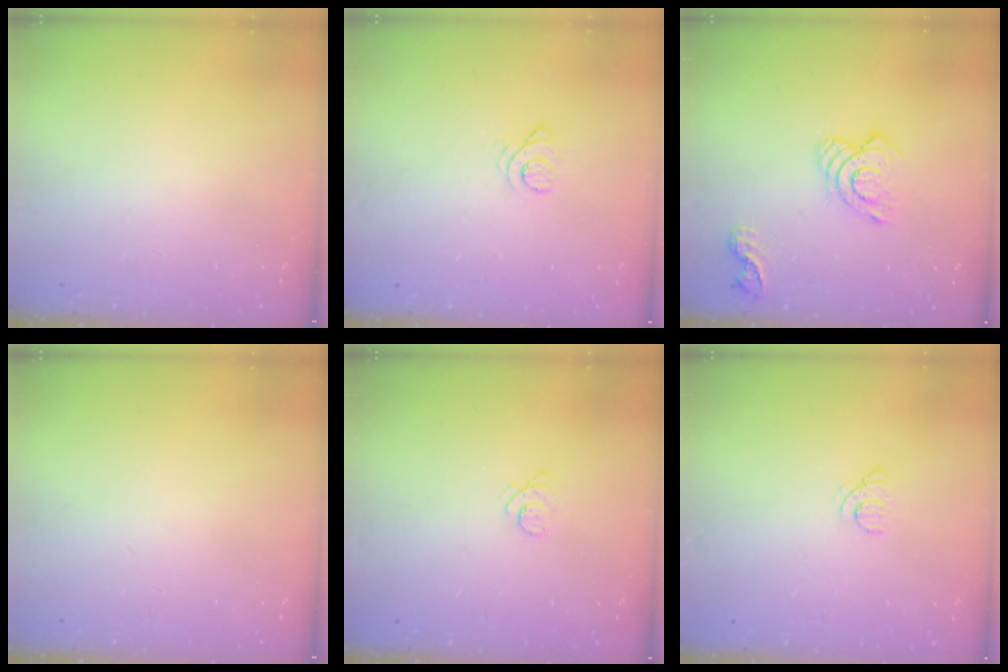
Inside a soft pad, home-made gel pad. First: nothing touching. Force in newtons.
{"total": 2.6, "press": 2.6, "slide": 0.3}
{"total": 11.1, "press": 11.1, "slide": 1.0}
{"total": 0.0}
{"total": 2.8, "press": 2.8, "slide": 0.4}
{"total": 1.4, "press": 1.4, "slide": 0.2}